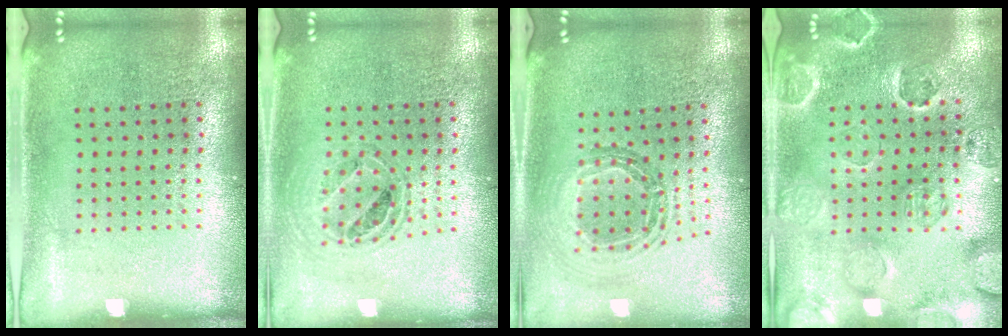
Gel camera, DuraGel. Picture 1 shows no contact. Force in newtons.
{"total": 0.8, "press": 0.8, "slide": 0.1}
{"total": 0.9, "press": 0.9, "slide": 0.2}
{"total": 2.6, "press": 2.4, "slide": 0.8}